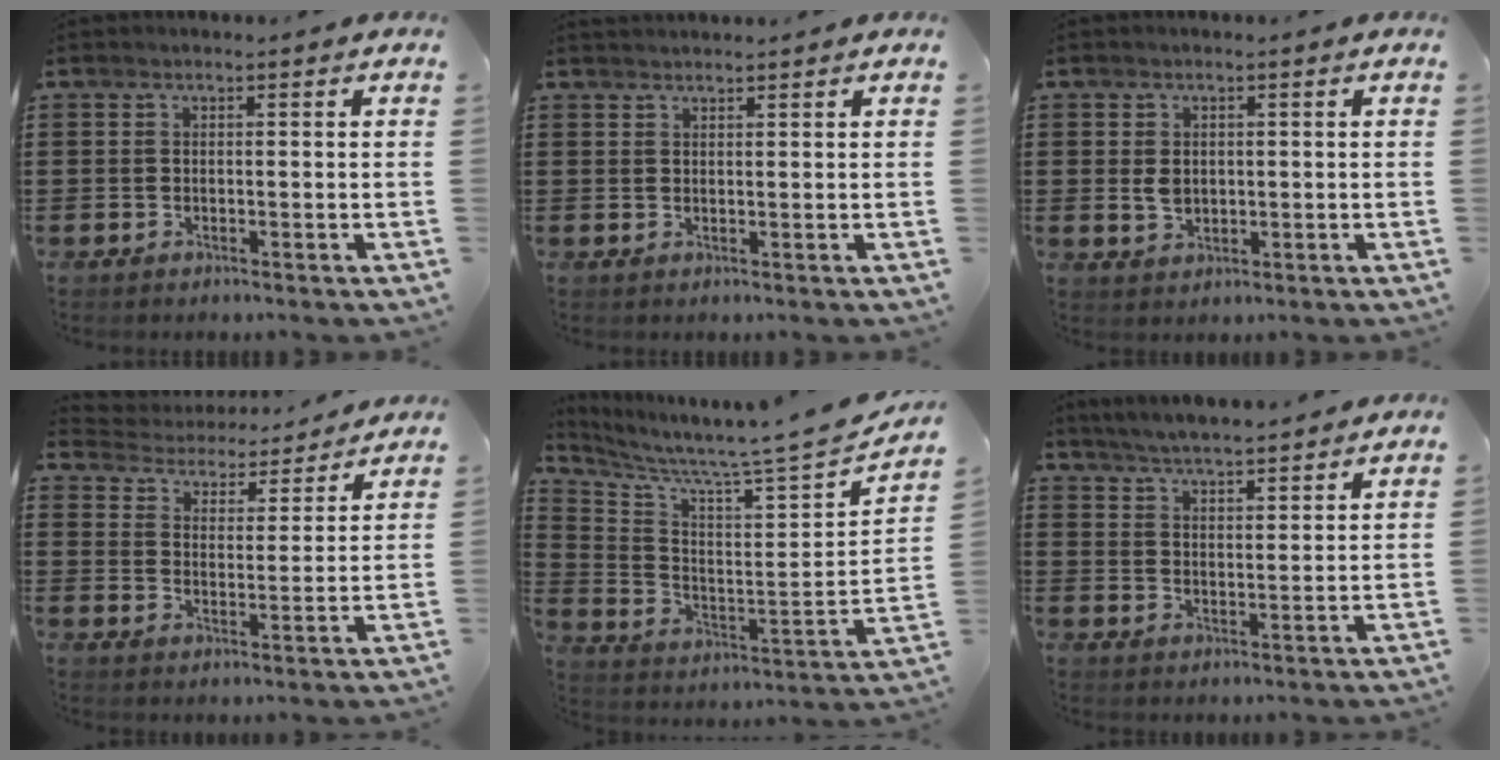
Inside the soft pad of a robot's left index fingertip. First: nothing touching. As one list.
[{"total": 1.2, "force": [1.2, 0.0, 0.1], "torque": [-0.003, -0.001, 0.024]}, {"total": 2.5, "force": [0.4, 1.7, 1.8], "torque": [-0.037, 0.006, 0.008]}, {"total": 3.9, "force": [3.9, 0.3, -0.2], "torque": [-0.023, -0.033, 0.060]}, {"total": 5.5, "force": [5.2, -1.5, 0.8], "torque": [-0.048, -0.075, 0.076]}, {"total": 5.0, "force": [5.0, -0.5, 0.6], "torque": [-0.032, -0.025, 0.089]}]